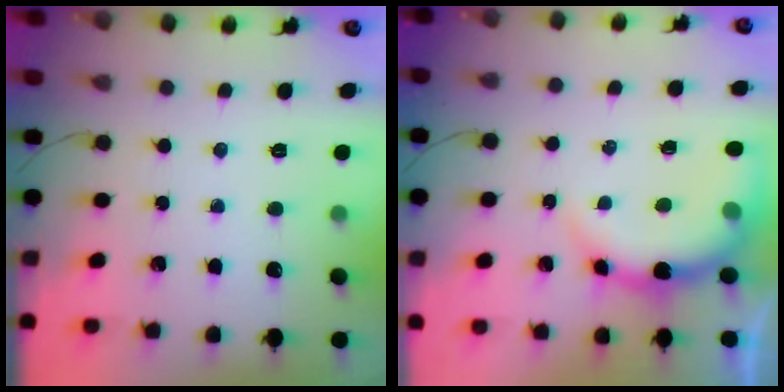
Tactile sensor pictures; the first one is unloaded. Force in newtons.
{"total": 9.3, "press": 9.1, "slide": 2.0}